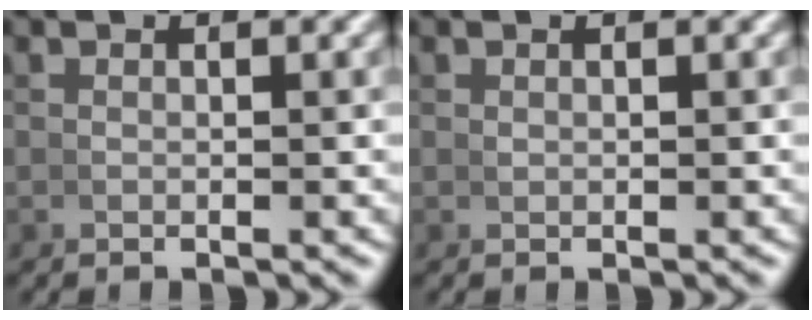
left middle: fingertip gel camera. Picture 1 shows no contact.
{"total": 0.0}